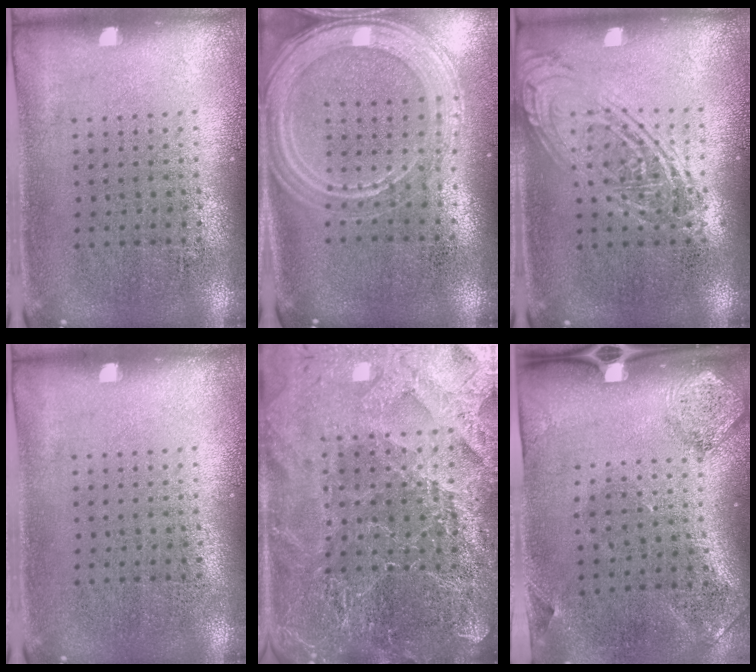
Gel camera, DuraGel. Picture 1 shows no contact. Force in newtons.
{"total": 2.2, "press": 2.0, "slide": 0.8}
{"total": 2.4, "press": 2.4, "slide": 0.2}
{"total": 0.0}
{"total": 4.5, "press": 4.3, "slide": 1.5}
{"total": 1.9, "press": 1.1, "slide": 1.5}